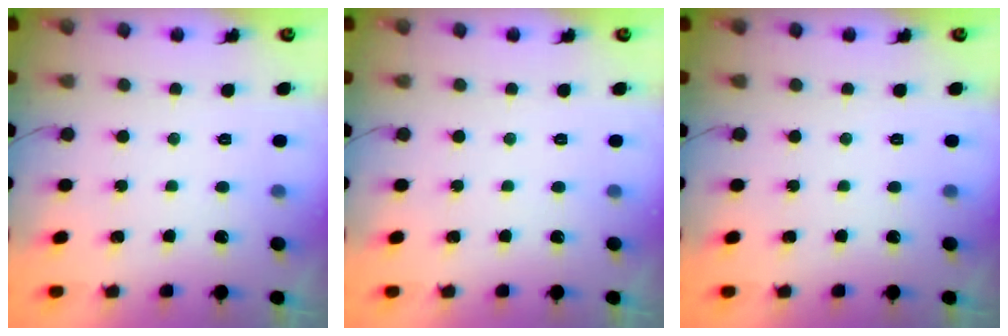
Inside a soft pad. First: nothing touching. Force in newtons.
{"total": 0.0}
{"total": 0.0}